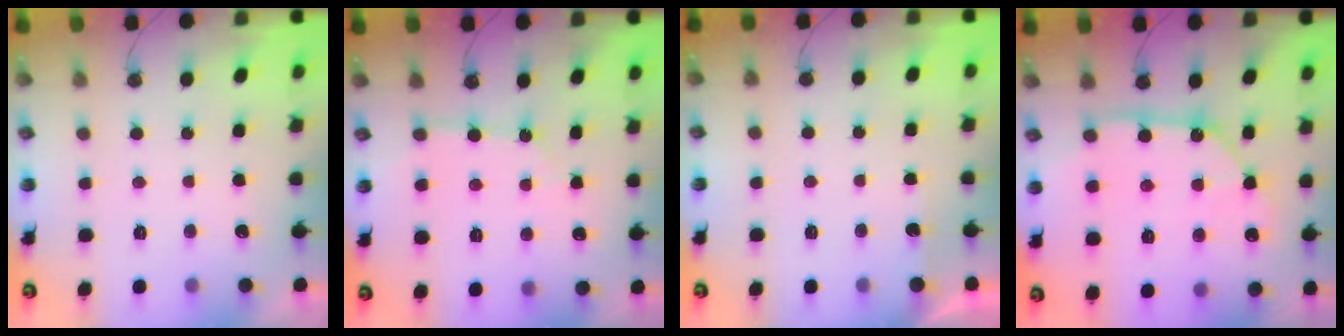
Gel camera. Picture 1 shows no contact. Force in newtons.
{"total": 3.3, "press": 3.3, "slide": 0.4}
{"total": 1.5, "press": 1.4, "slide": 0.3}
{"total": 10.8, "press": 10.7, "slide": 1.1}